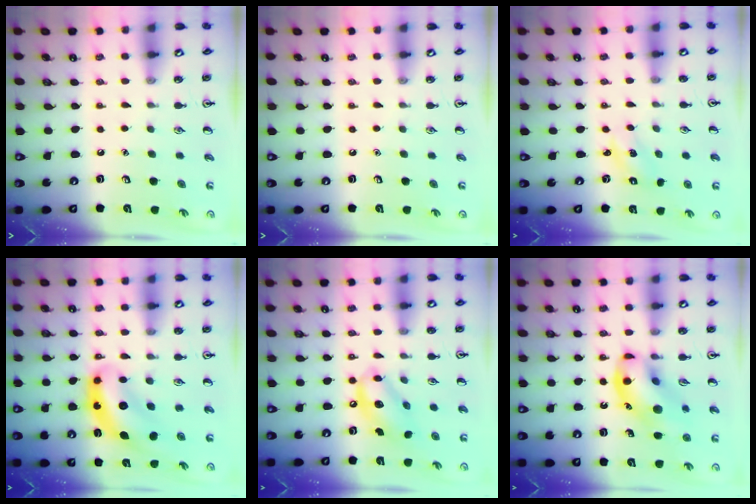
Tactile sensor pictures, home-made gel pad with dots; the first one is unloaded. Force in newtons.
{"total": 0.0}
{"total": 2.3, "press": 2.2, "slide": 0.4}
{"total": 8.4, "press": 8.1, "slide": 2.2}
{"total": 11.2, "press": 10.9, "slide": 2.5}
{"total": 15.2, "press": 14.9, "slide": 2.7}